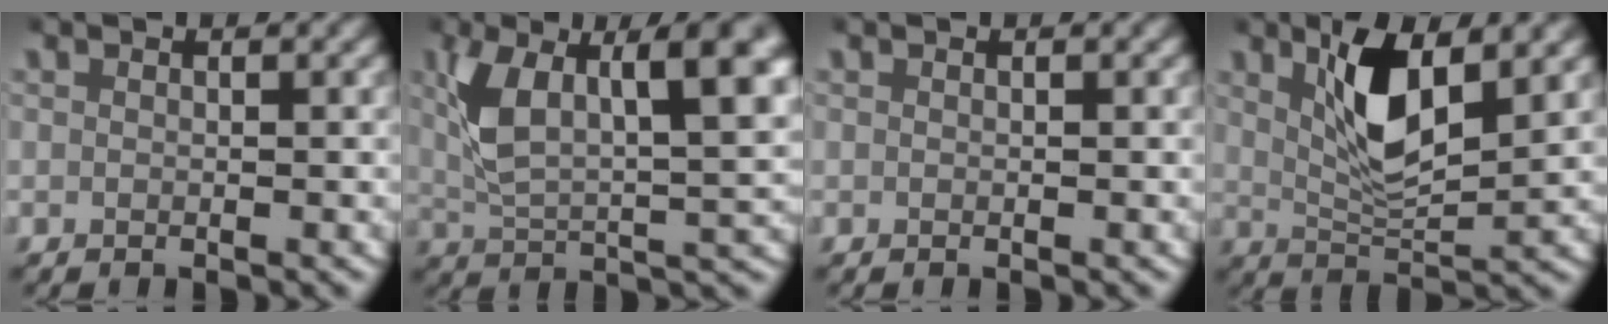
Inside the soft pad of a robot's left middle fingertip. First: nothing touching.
{"total": 10.3, "force": [2.5, 4.9, 8.7], "torque": [-0.149, 0.000, 0.046]}
{"total": 0.0}
{"total": 5.3, "force": [2.1, 1.4, 4.6], "torque": [-0.088, -0.003, 0.040]}